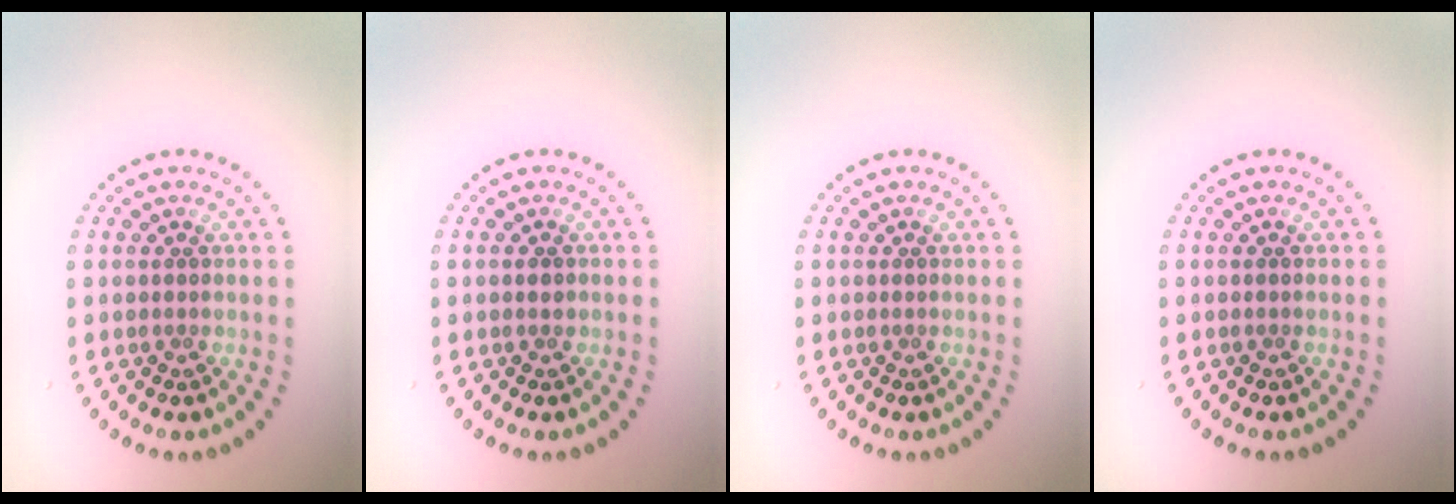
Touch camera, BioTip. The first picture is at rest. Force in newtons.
{"total": 0.7, "press": 0.7, "slide": 0.1}
{"total": 0.0}
{"total": 0.0}